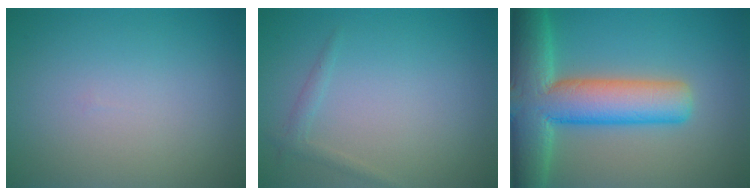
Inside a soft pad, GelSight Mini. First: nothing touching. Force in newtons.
{"total": 1.0, "press": 1.0, "slide": 0.1}
{"total": 10.9, "press": 10.9, "slide": 0.7}